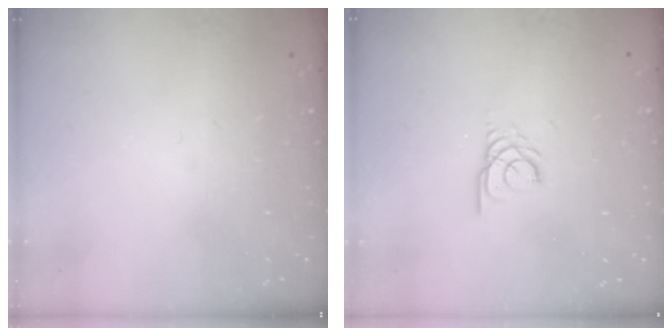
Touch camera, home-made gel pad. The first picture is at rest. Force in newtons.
{"total": 3.0, "press": 3.0, "slide": 0.3}